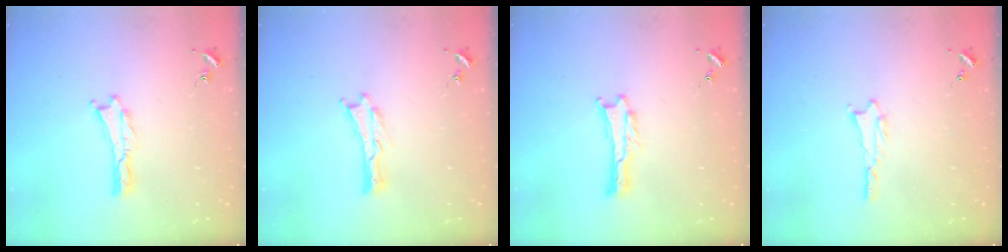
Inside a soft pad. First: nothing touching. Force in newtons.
{"total": 0.0}
{"total": 0.0}
{"total": 0.9, "press": 0.9, "slide": 0.2}